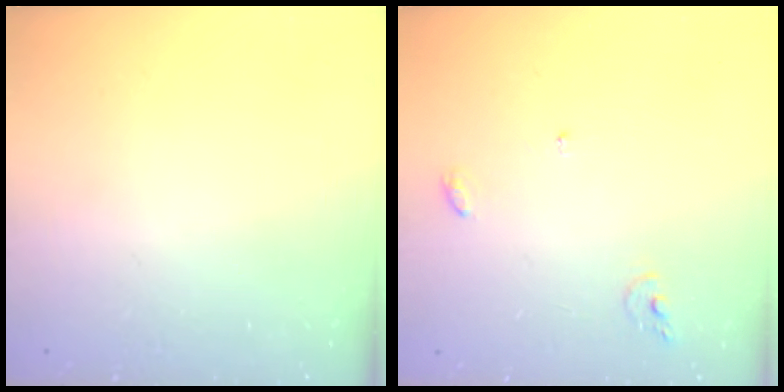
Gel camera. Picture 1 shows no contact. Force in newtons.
{"total": 5.4, "press": 5.4, "slide": 0.2}